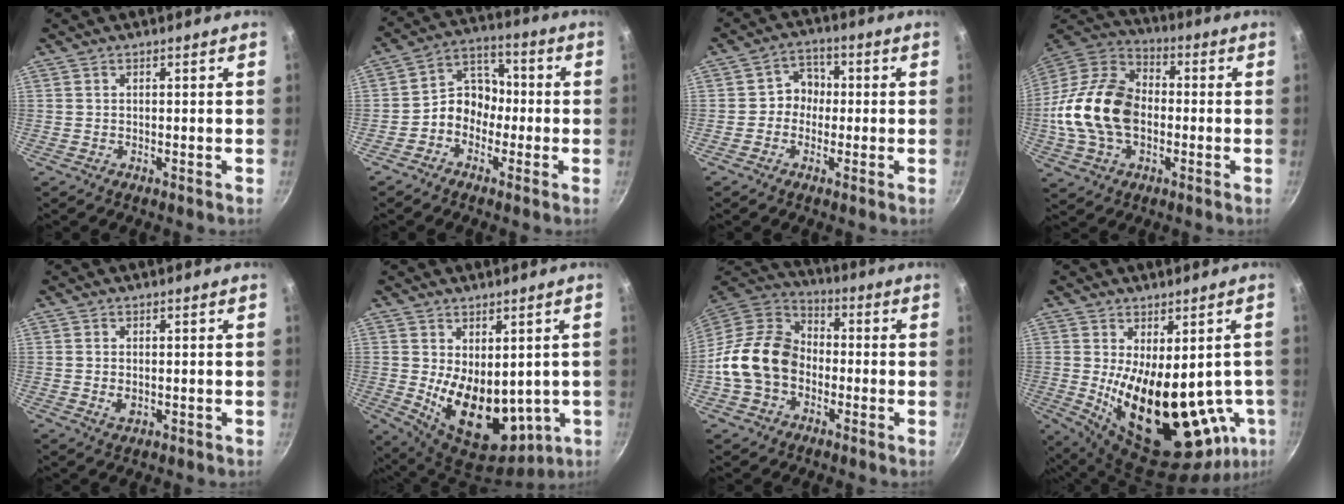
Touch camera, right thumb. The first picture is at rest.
{"total": 8.3, "force": [-2.0, 6.8, 4.3], "torque": [-0.028, 0.041, -0.054]}
{"total": 5.3, "force": [-0.4, 4.8, 2.2], "torque": [0.006, 0.017, -0.019]}
{"total": 19.5, "force": [-1.8, 13.2, 14.3], "torque": [-0.253, 0.036, -0.045]}
{"total": 2.4, "force": [-0.1, 1.6, 1.8], "torque": [-0.030, -0.003, 0.001]}
{"total": 16.0, "force": [-0.2, 9.9, 12.6], "torque": [-0.171, -0.041, 0.031]}
{"total": 15.4, "force": [-2.8, 11.8, 9.4], "torque": [-0.139, 0.040, -0.070]}
{"total": 23.4, "force": [-2.3, 11.8, 20.1], "torque": [-0.256, -0.038, 0.002]}